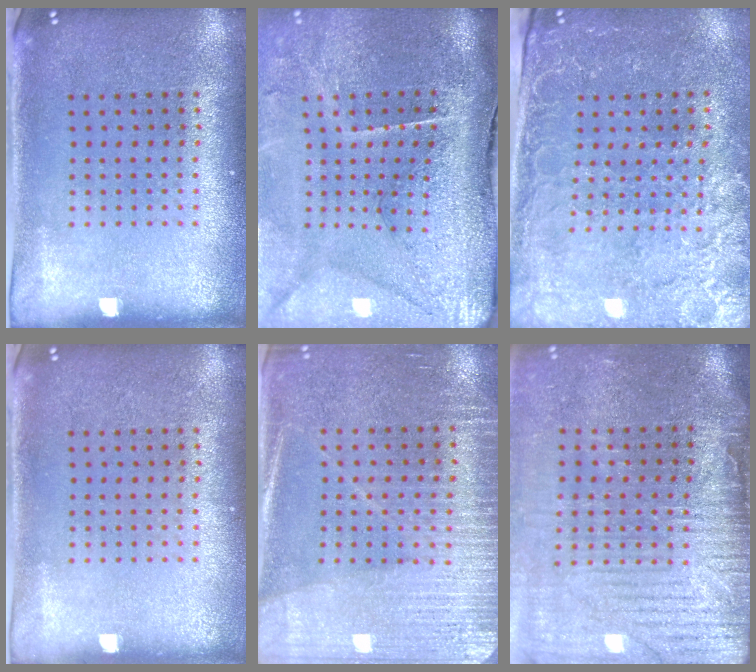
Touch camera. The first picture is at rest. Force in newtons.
{"total": 4.8, "press": 3.8, "slide": 3.0}
{"total": 2.9, "press": 2.8, "slide": 0.8}
{"total": 0.0}
{"total": 3.2, "press": 3.0, "slide": 1.0}
{"total": 4.3, "press": 3.6, "slide": 2.3}